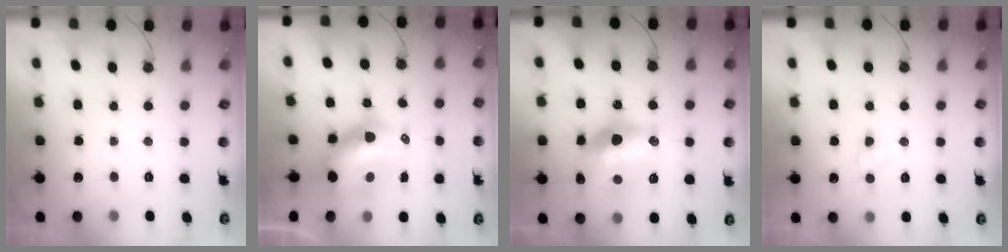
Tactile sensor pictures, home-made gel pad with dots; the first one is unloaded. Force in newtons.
{"total": 11.9, "press": 11.8, "slide": 1.2}
{"total": 17.8, "press": 17.2, "slide": 4.4}
{"total": 3.0, "press": 2.9, "slide": 0.3}